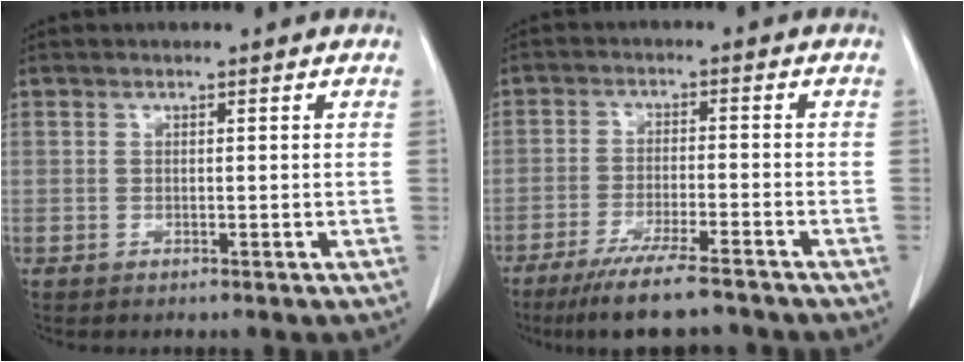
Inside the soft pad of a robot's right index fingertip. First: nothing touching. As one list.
[{"total": 10.2, "force": [-8.4, 0.7, 5.8], "torque": [-0.093, -0.025, -0.135]}]